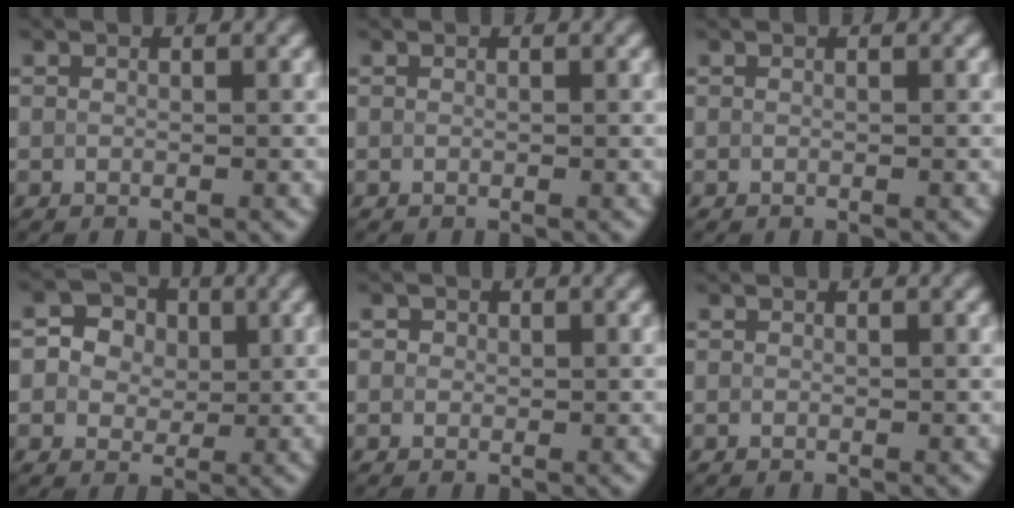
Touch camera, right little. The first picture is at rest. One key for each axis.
{"total": 0.0}
{"total": 0.0}
{"total": 3.3, "fx": 0.4, "fy": 3.0, "fz": 1.3, "tx": -0.017, "ty": 0.004, "tz": -0.003}
{"total": 0.9, "fx": 0.2, "fy": 0.8, "fz": 0.3, "tx": 0.000, "ty": -0.001, "tz": -0.001}
{"total": 0.0}